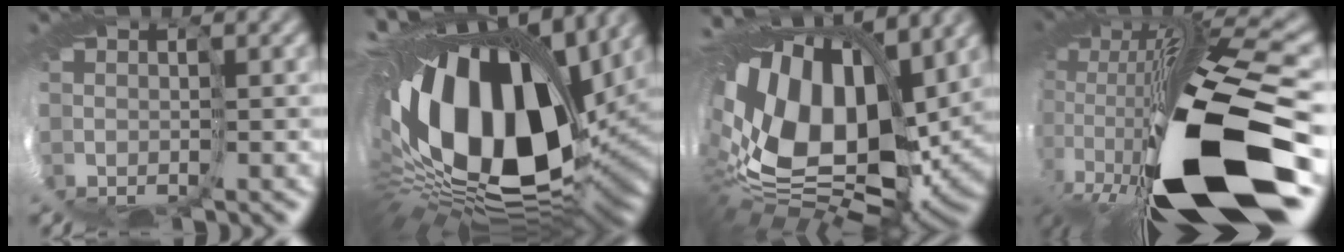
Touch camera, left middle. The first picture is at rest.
{"total": 17.7, "force": [2.9, 10.5, 14.0], "torque": [-0.293, -0.037, 0.055]}
{"total": 15.9, "force": [3.7, 9.9, 11.9], "torque": [-0.259, 0.003, 0.067]}
{"total": 15.6, "force": [-6.3, 4.2, 13.7], "torque": [-0.264, -0.049, -0.098]}